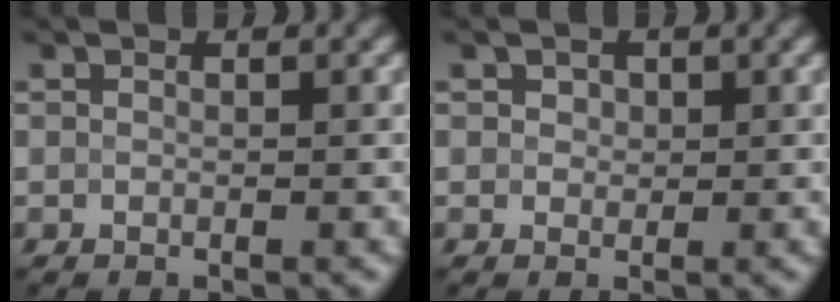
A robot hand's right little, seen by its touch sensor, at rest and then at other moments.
{"total": 0.9, "force": [0.4, 0.7, 0.3], "torque": [-0.006, 0.002, 0.006]}